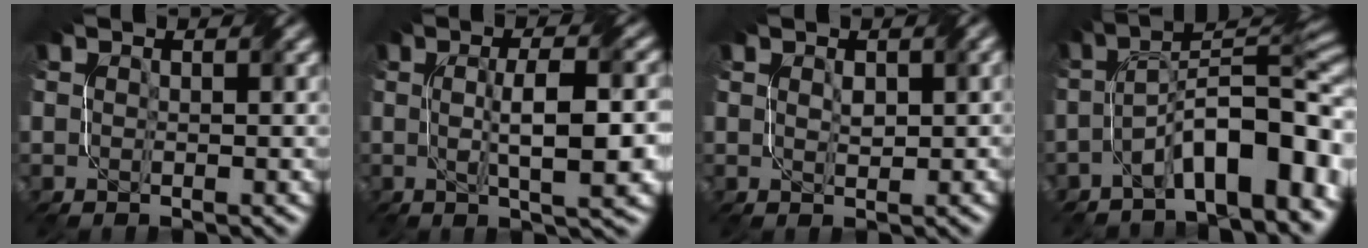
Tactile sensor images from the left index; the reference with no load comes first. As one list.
[{"total": 7.0, "force": [-0.2, 1.7, 6.8], "torque": [-0.100, 0.001, 0.001]}, {"total": 1.4, "force": [0.4, 0.6, 1.2], "torque": [-0.018, 0.000, 0.014]}, {"total": 10.7, "force": [-4.6, 3.8, 8.9], "torque": [-0.123, 0.015, -0.078]}]